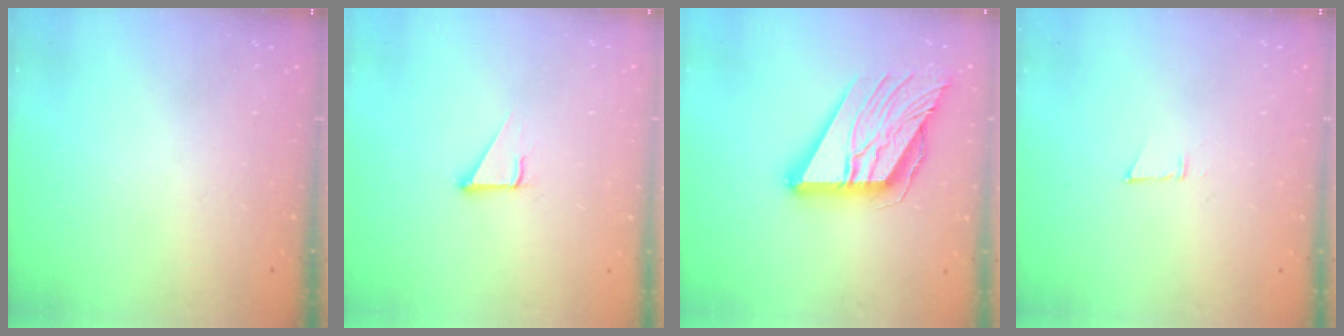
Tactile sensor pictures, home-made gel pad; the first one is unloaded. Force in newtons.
{"total": 2.8, "press": 2.8, "slide": 0.1}
{"total": 17.6, "press": 17.4, "slide": 3.0}
{"total": 3.4, "press": 3.4, "slide": 0.6}